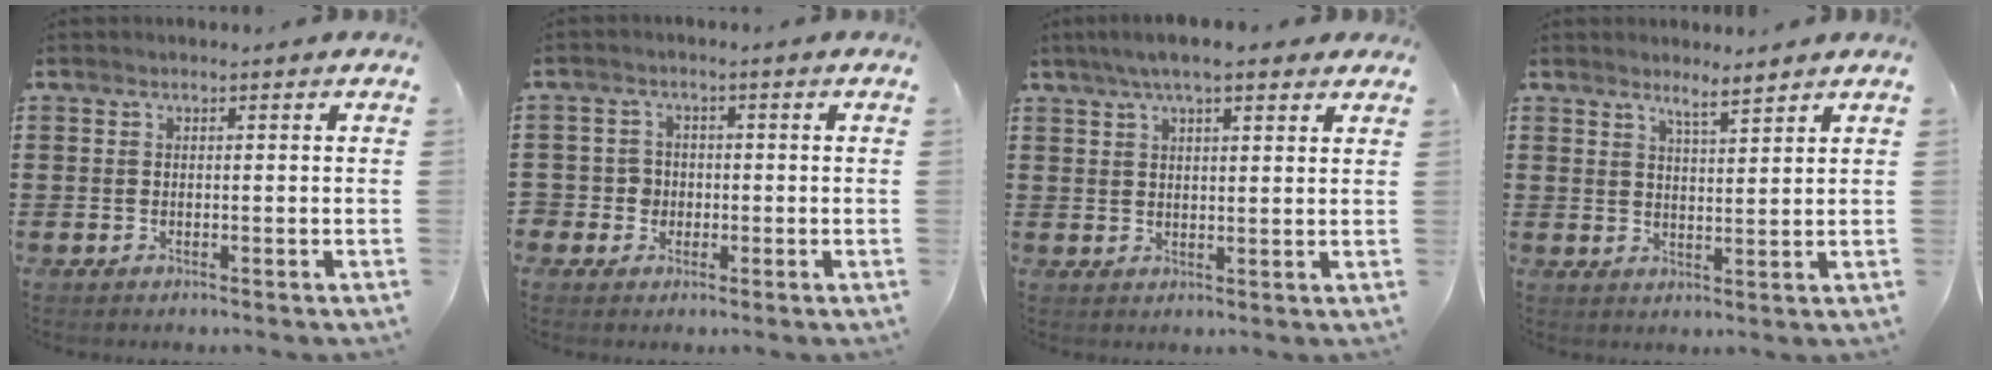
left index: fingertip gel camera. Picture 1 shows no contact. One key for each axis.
{"total": 2.9, "fx": -0.8, "fy": 2.8, "fz": 0.4, "tx": -0.030, "ty": 0.002, "tz": -0.023}
{"total": 5.7, "fx": 4.1, "fy": 1.1, "fz": 3.8, "tx": -0.081, "ty": 0.005, "tz": 0.071}
{"total": 3.3, "fx": 3.0, "fy": 0.0, "fz": 1.4, "tx": -0.033, "ty": -0.003, "tz": 0.055}